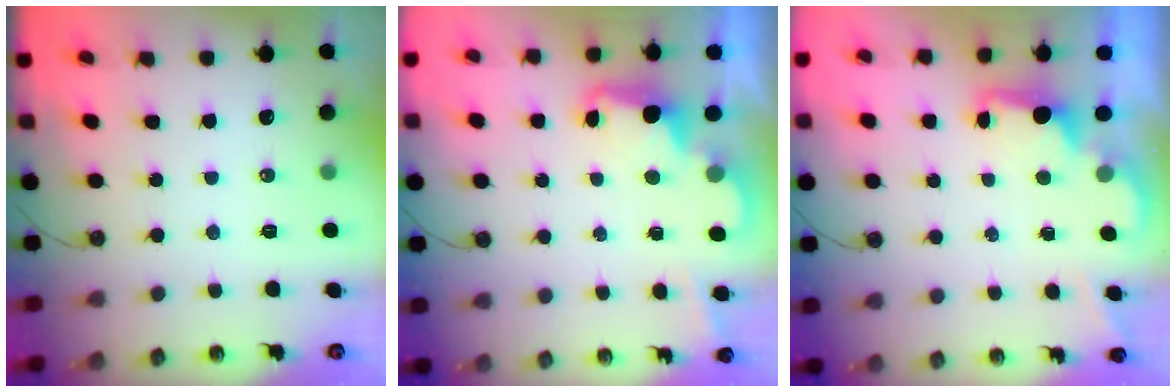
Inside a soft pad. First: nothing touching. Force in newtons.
{"total": 2.5, "press": 2.4, "slide": 0.6}
{"total": 1.5, "press": 1.4, "slide": 0.7}